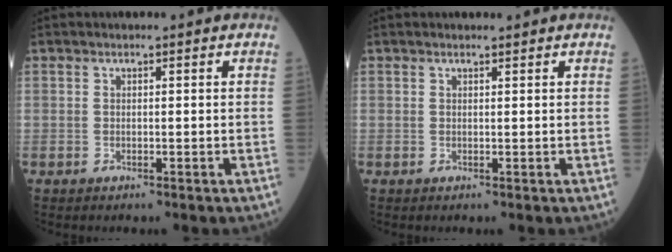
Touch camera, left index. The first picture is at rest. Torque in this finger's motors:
{"motor_torque": [-0.01, 0.10, -0.12, -0.01]}